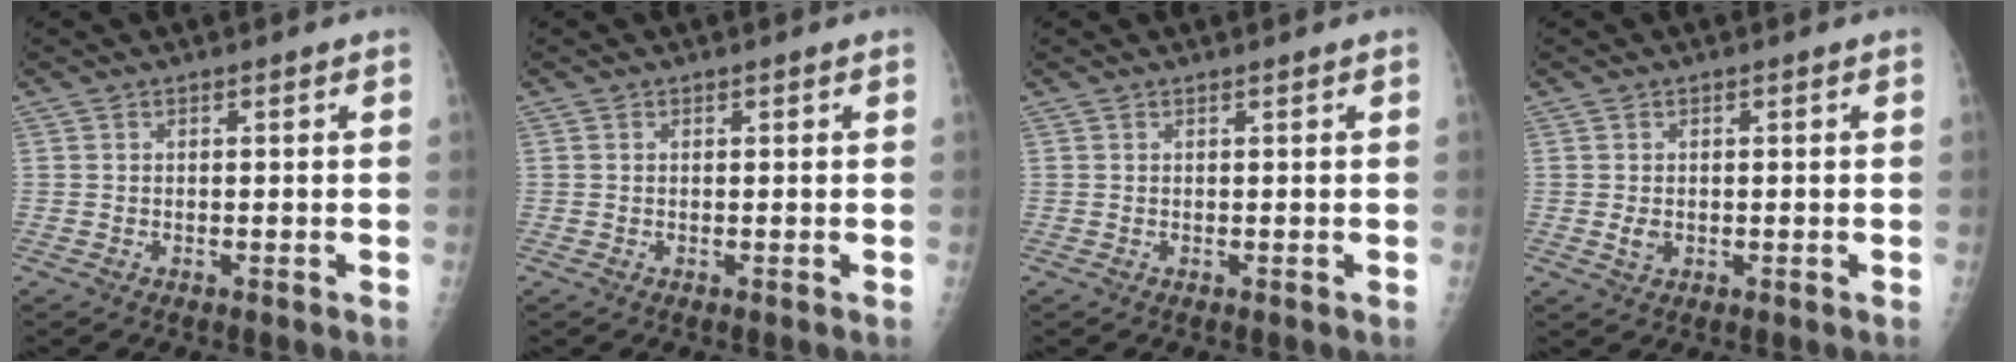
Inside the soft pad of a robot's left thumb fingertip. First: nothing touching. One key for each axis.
{"total": 0.0}
{"total": 0.0}
{"total": 2.1, "fx": -0.3, "fy": 1.6, "fz": 1.3, "tx": -0.017, "ty": 0.000, "tz": -0.002}